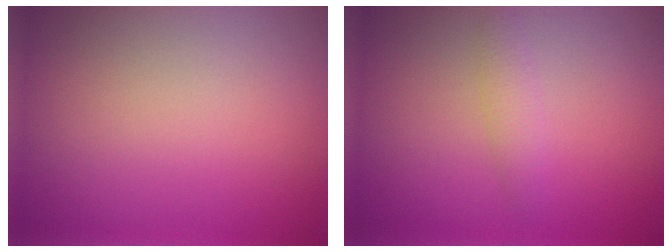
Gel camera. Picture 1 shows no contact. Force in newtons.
{"total": 1.5, "press": 1.5, "slide": 0.0}